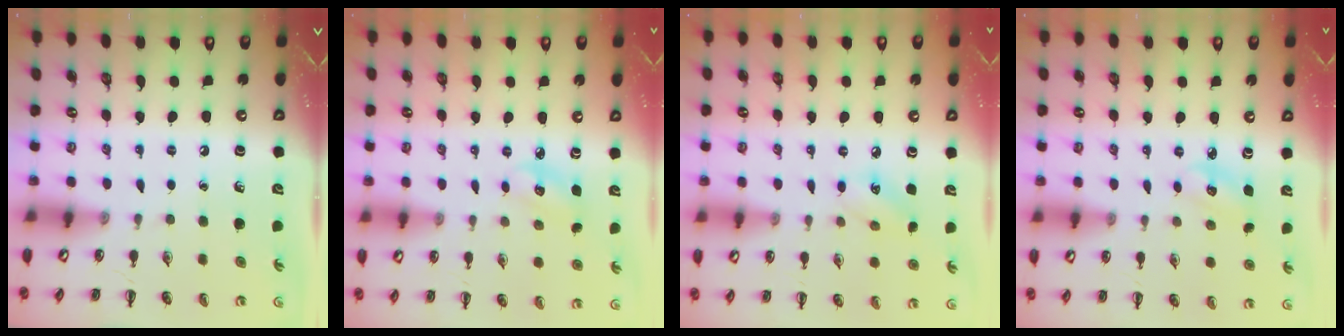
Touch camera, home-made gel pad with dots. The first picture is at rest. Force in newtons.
{"total": 3.8, "press": 3.7, "slide": 0.9}
{"total": 5.5, "press": 5.4, "slide": 1.2}
{"total": 3.7, "press": 3.6, "slide": 0.8}